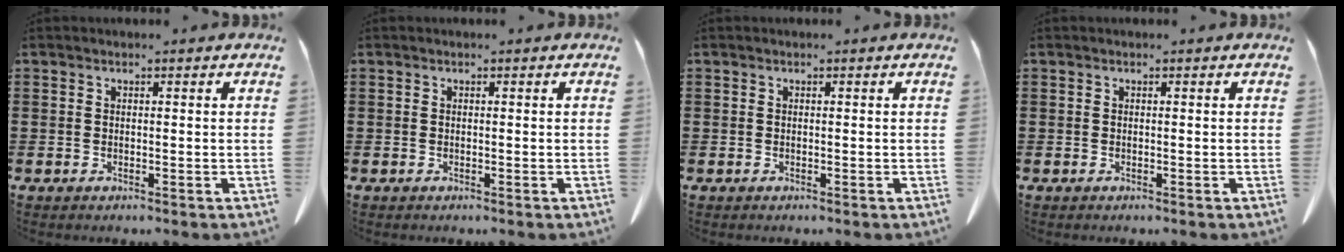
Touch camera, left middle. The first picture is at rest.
{"total": 0.0}
{"total": 0.0}
{"total": 0.0}